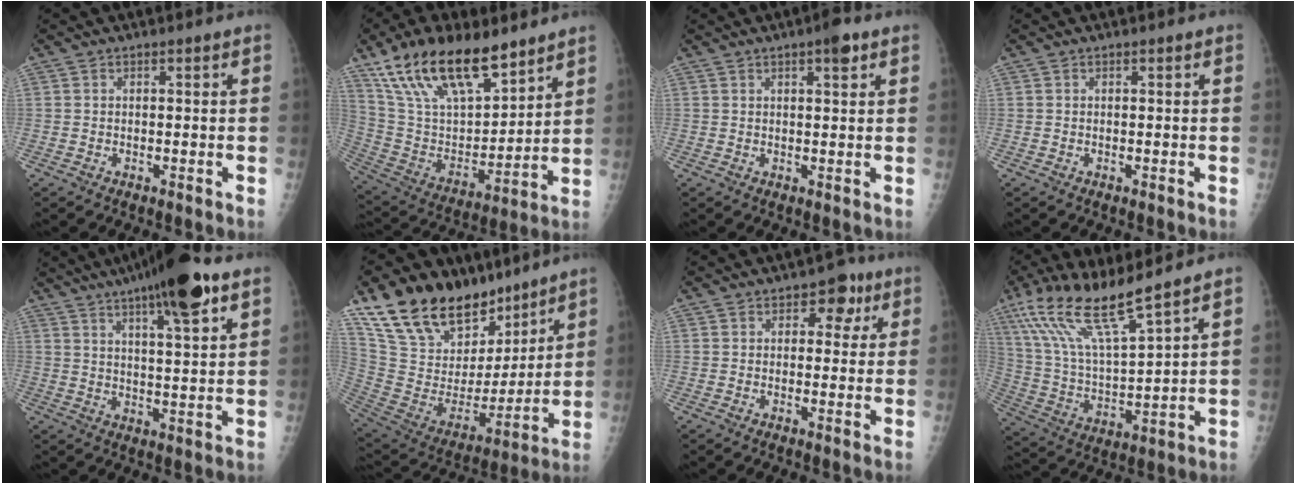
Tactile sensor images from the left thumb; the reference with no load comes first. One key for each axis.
{"total": 22.5, "fx": 15.4, "fy": 8.9, "fz": 13.9, "tx": -0.223, "ty": -0.050, "tz": 0.290}
{"total": 3.4, "fx": 1.9, "fy": 0.9, "fz": 2.7, "tx": -0.033, "ty": -0.006, "tz": 0.025}
{"total": 0.0}
{"total": 15.6, "fx": 9.4, "fy": 3.2, "fz": 12.1, "tx": -0.177, "ty": -0.026, "tz": 0.144}
{"total": 26.0, "fx": 19.8, "fy": 12.2, "fz": 11.8, "tx": -0.181, "ty": -0.076, "tz": 0.354}
{"total": 5.4, "fx": 2.5, "fy": 3.7, "fz": 3.0, "tx": 0.001, "ty": -0.004, "tz": 0.025}
{"total": 16.3, "fx": 11.6, "fy": 2.4, "fz": 11.3, "tx": -0.217, "ty": -0.052, "tz": 0.235}